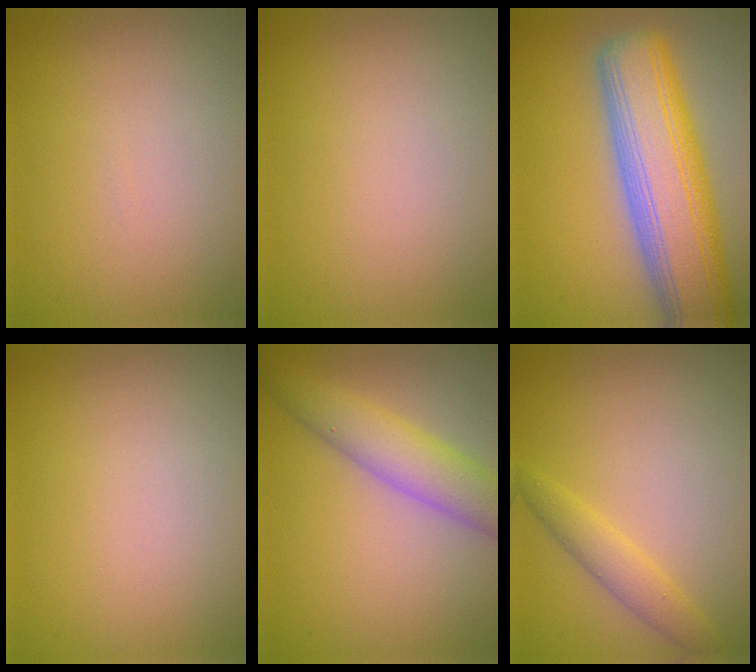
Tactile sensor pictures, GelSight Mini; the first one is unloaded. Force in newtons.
{"total": 0.0}
{"total": 11.5, "press": 11.5, "slide": 0.6}
{"total": 0.0}
{"total": 5.0, "press": 5.0, "slide": 0.2}
{"total": 2.3, "press": 2.3, "slide": 0.1}